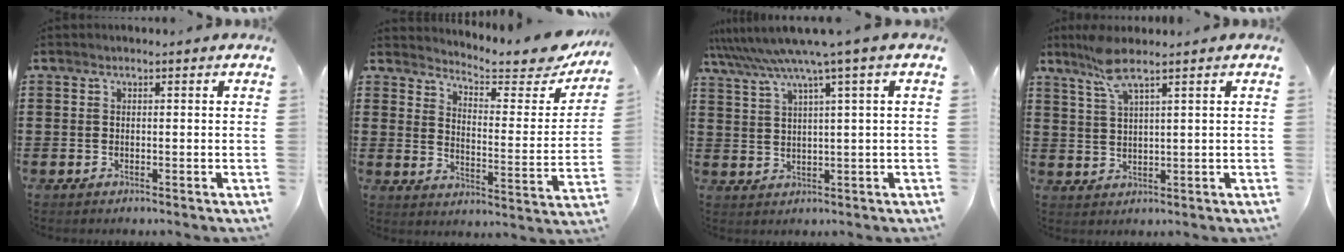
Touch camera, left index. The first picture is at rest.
{"total": 5.0, "force": [4.7, 0.8, 1.4], "torque": [-0.038, -0.043, 0.075]}
{"total": 6.1, "force": [3.9, -0.7, 4.6], "torque": [-0.104, -0.024, 0.064]}
{"total": 5.7, "force": [4.0, 0.3, 4.0], "torque": [-0.089, -0.002, 0.073]}